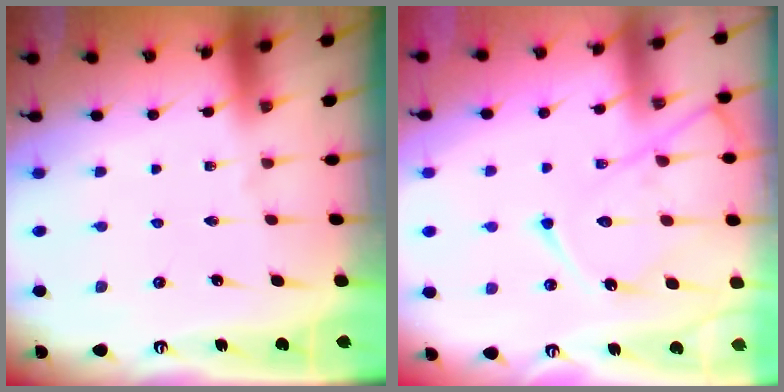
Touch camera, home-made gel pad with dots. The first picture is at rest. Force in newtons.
{"total": 16.1, "press": 16.0, "slide": 1.6}